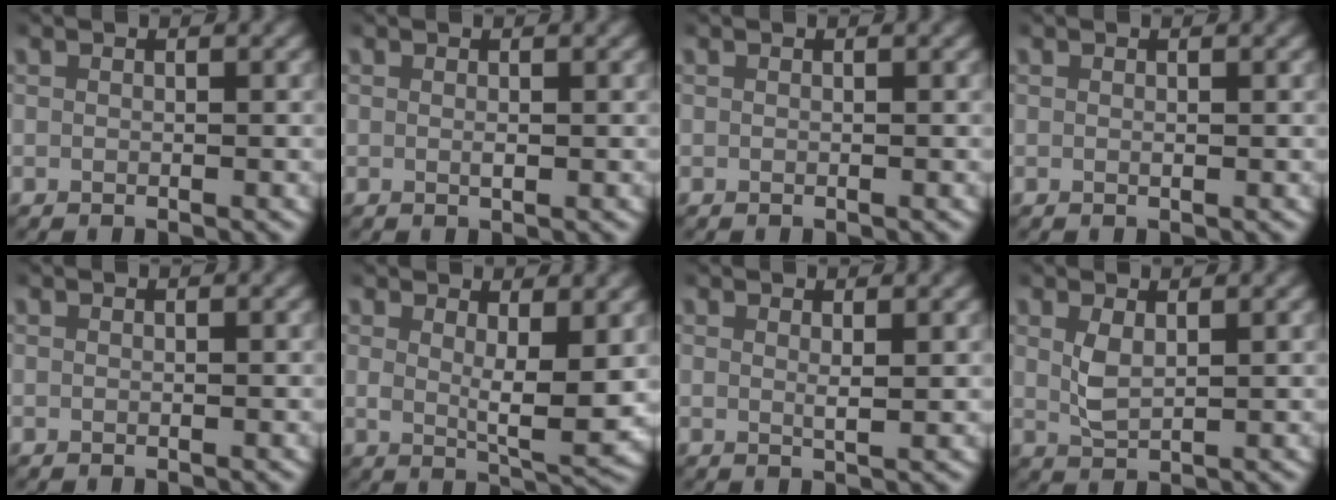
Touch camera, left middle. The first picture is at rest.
{"total": 0.5, "force": [0.2, 0.1, 0.5], "torque": [-0.009, -0.004, 0.004]}
{"total": 0.0}
{"total": 0.0}
{"total": 0.0}
{"total": 4.0, "force": [1.6, 0.8, 3.6], "torque": [-0.060, -0.021, 0.030]}
{"total": 1.3, "force": [0.8, 0.0, 1.0], "torque": [-0.020, -0.009, 0.017]}
{"total": 2.2, "force": [0.8, 1.0, 1.7], "torque": [-0.045, -0.007, 0.022]}